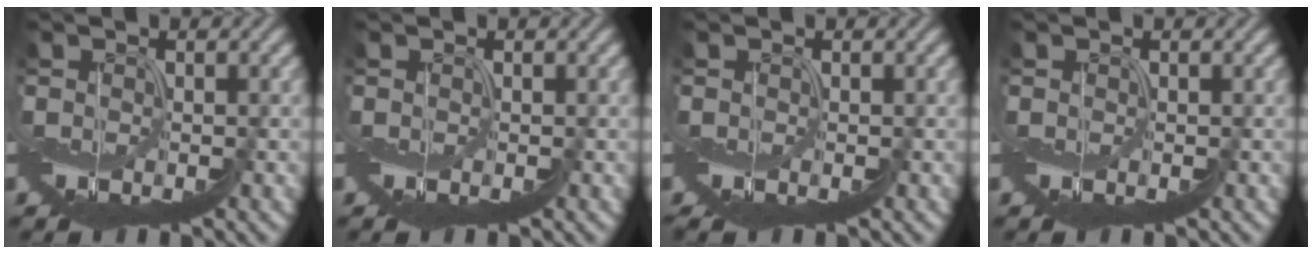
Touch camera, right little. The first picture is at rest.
{"total": 0.0}
{"total": 1.2, "force": [-0.7, 0.5, 0.8], "torque": [-0.014, -0.005, -0.008]}
{"total": 0.0}